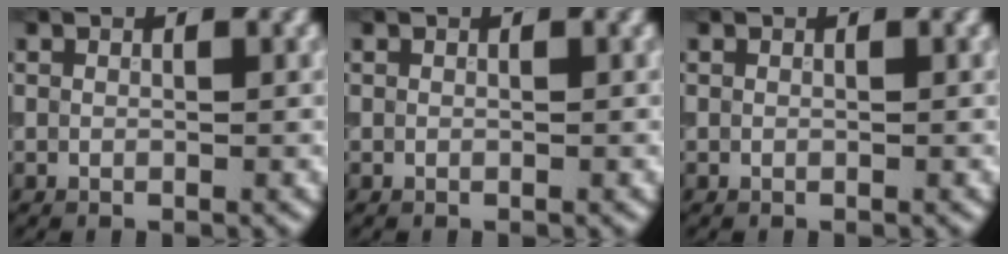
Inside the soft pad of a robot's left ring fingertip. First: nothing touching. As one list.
[{"total": 0.0}, {"total": 0.0}]